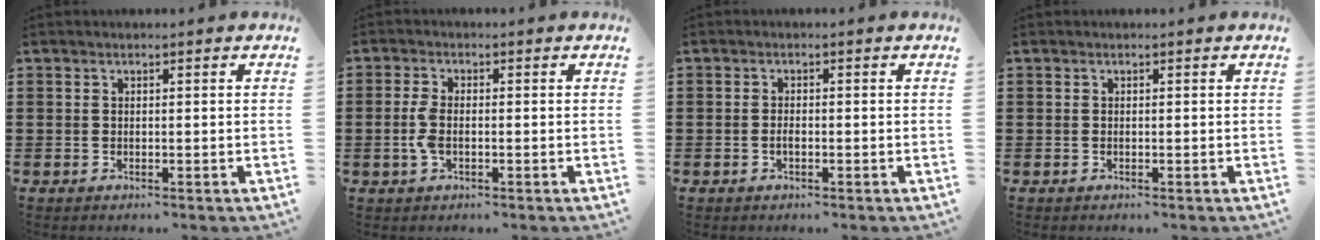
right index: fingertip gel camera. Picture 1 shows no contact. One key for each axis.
{"total": 3.6, "fx": -0.6, "fy": 1.5, "fz": 3.2, "tx": -0.088, "ty": -0.009, "tz": -0.020}
{"total": 1.1, "fx": -0.4, "fy": 0.5, "fz": 0.9, "tx": -0.017, "ty": -0.001, "tz": -0.007}
{"total": 0.0}